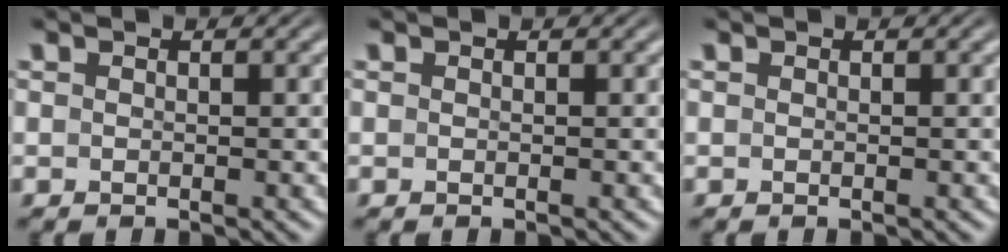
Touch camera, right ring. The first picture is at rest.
{"total": 0.0}
{"total": 0.0}